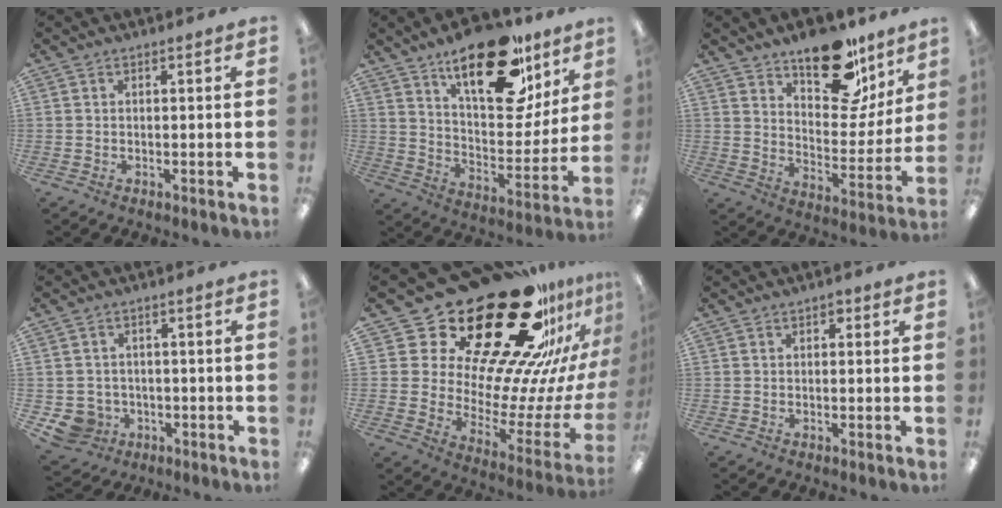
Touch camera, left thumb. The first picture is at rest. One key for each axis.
{"total": 25.1, "fx": 16.2, "fy": 10.8, "fz": 15.7, "tx": -0.223, "ty": -0.100, "tz": 0.270}
{"total": 20.6, "fx": 14.6, "fy": 9.9, "fz": 10.7, "tx": -0.135, "ty": -0.099, "tz": 0.246}
{"total": 5.2, "fx": -1.9, "fy": 4.8, "fz": 0.7, "tx": -0.039, "ty": 0.010, "tz": -0.034}
{"total": 35.9, "fx": 25.2, "fy": 14.8, "fz": 20.8, "tx": -0.301, "ty": -0.222, "tz": 0.468}
{"total": 1.2, "fx": 0.3, "fy": 0.9, "fz": 0.7, "tx": 0.003, "ty": -0.004, "tz": 0.002}